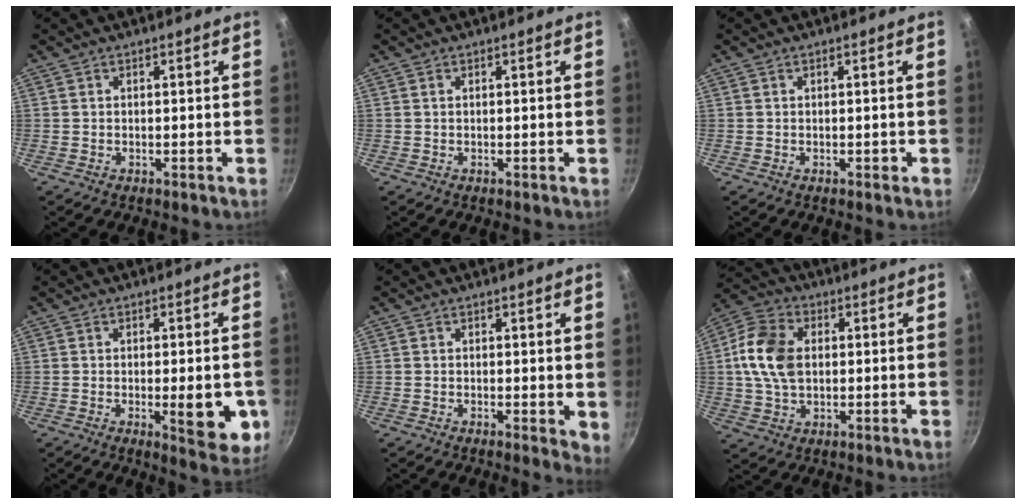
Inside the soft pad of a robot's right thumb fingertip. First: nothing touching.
{"total": 0.0}
{"total": 0.7, "force": [-0.2, 0.4, 0.5], "torque": [-0.001, 0.003, -0.002]}
{"total": 9.9, "force": [-2.0, 3.2, 9.2], "torque": [-0.100, -0.008, -0.021]}
{"total": 2.9, "force": [0.3, 1.2, 2.7], "torque": [-0.029, -0.008, 0.003]}
{"total": 12.2, "force": [1.3, 8.4, 8.7], "torque": [-0.151, 0.013, 0.012]}